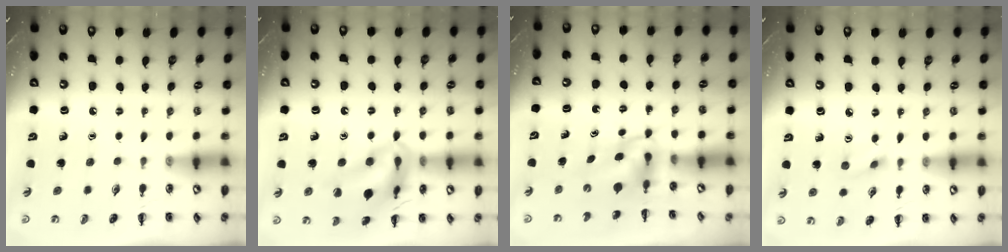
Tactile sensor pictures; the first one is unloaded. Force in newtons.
{"total": 16.9, "press": 16.8, "slide": 2.3}
{"total": 5.8, "press": 5.7, "slide": 1.0}
{"total": 3.4, "press": 3.2, "slide": 1.3}